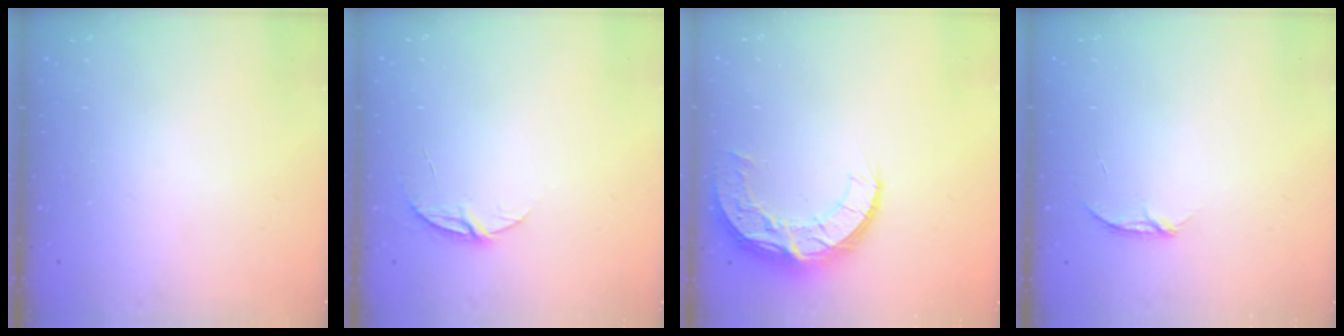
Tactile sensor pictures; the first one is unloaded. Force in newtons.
{"total": 5.6, "press": 5.5, "slide": 0.6}
{"total": 12.0, "press": 11.9, "slide": 0.8}
{"total": 3.1, "press": 3.0, "slide": 0.4}